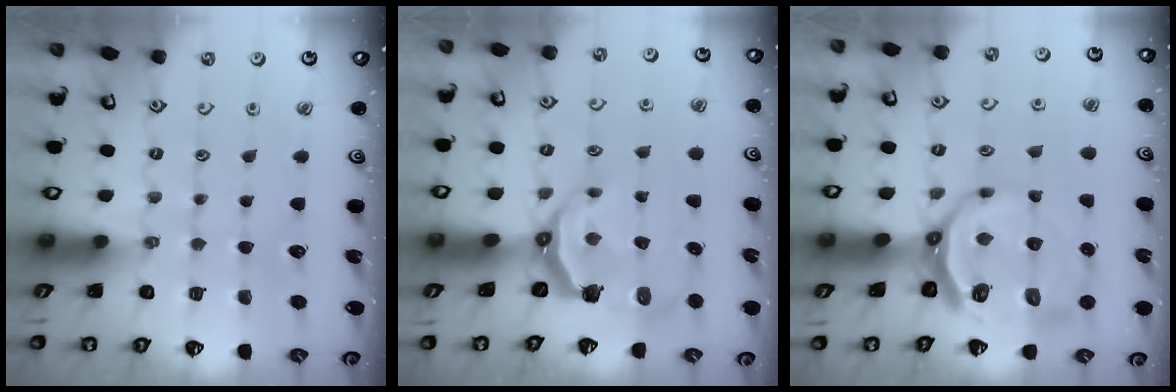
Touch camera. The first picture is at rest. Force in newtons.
{"total": 6.3, "press": 4.5, "slide": 4.3}
{"total": 10.7, "press": 10.0, "slide": 3.8}